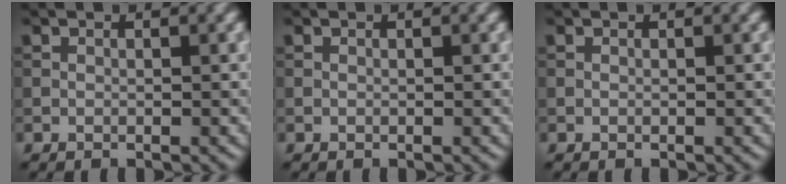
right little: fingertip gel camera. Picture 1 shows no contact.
{"total": 0.0}
{"total": 0.0}